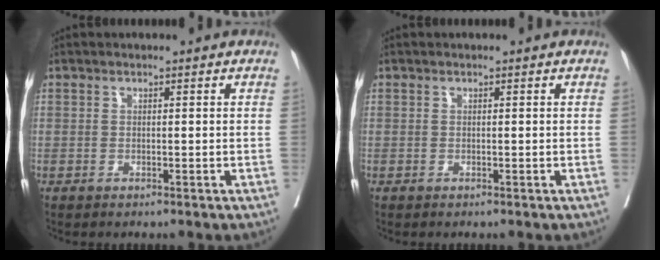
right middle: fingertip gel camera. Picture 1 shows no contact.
{"total": 0.0}